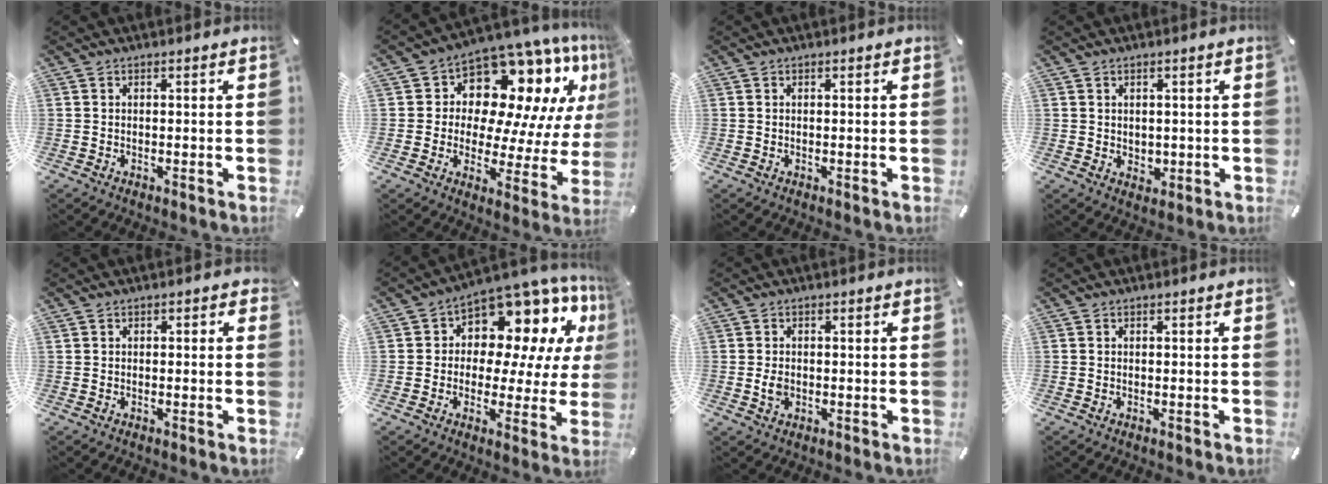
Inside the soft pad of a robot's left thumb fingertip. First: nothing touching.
{"total": 15.8, "force": [9.6, 9.5, 8.1], "torque": [-0.112, -0.095, 0.164]}
{"total": 0.0}
{"total": 2.5, "force": [0.9, 2.3, 0.6], "torque": [0.004, -0.003, 0.013]}
{"total": 0.8, "force": [0.1, 0.8, 0.2], "torque": [-0.004, 0.006, 0.001]}
{"total": 11.3, "force": [7.1, 7.0, 5.3], "torque": [-0.085, -0.073, 0.127]}
{"total": 2.8, "force": [-0.2, 2.1, 1.8], "torque": [-0.033, -0.002, -0.007]}
{"total": 0.0}